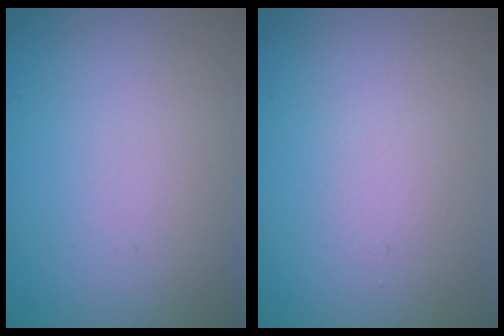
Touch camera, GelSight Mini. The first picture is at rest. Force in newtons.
{"total": 0.7, "press": 0.7, "slide": 0.0}